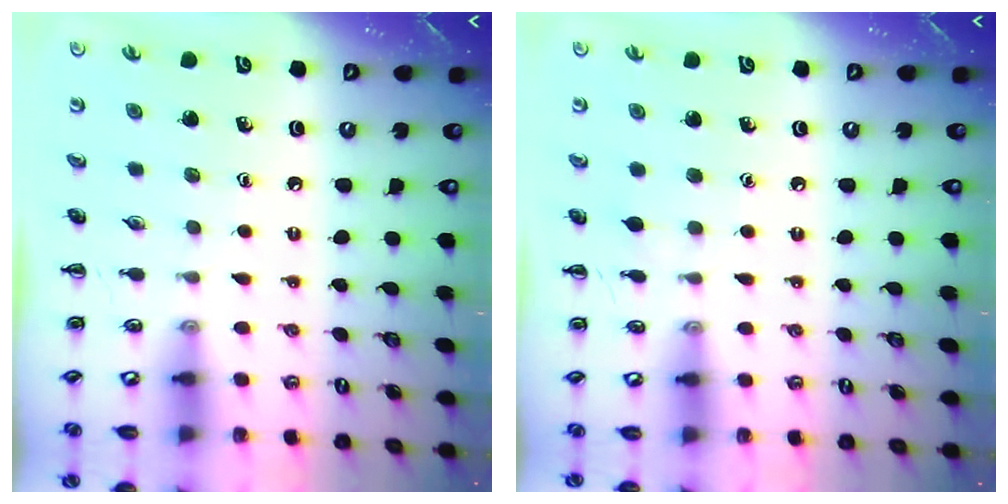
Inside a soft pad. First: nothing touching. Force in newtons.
{"total": 3.0, "press": 2.7, "slide": 1.2}